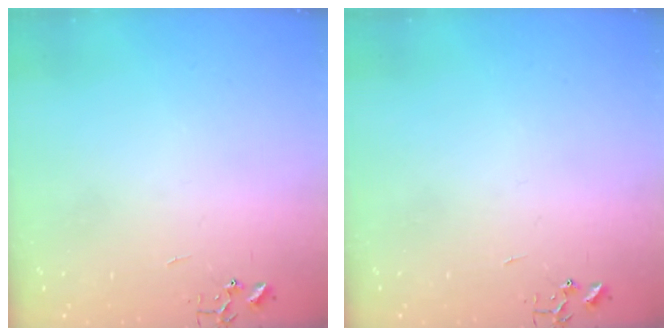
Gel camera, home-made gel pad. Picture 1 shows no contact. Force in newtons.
{"total": 0.0}